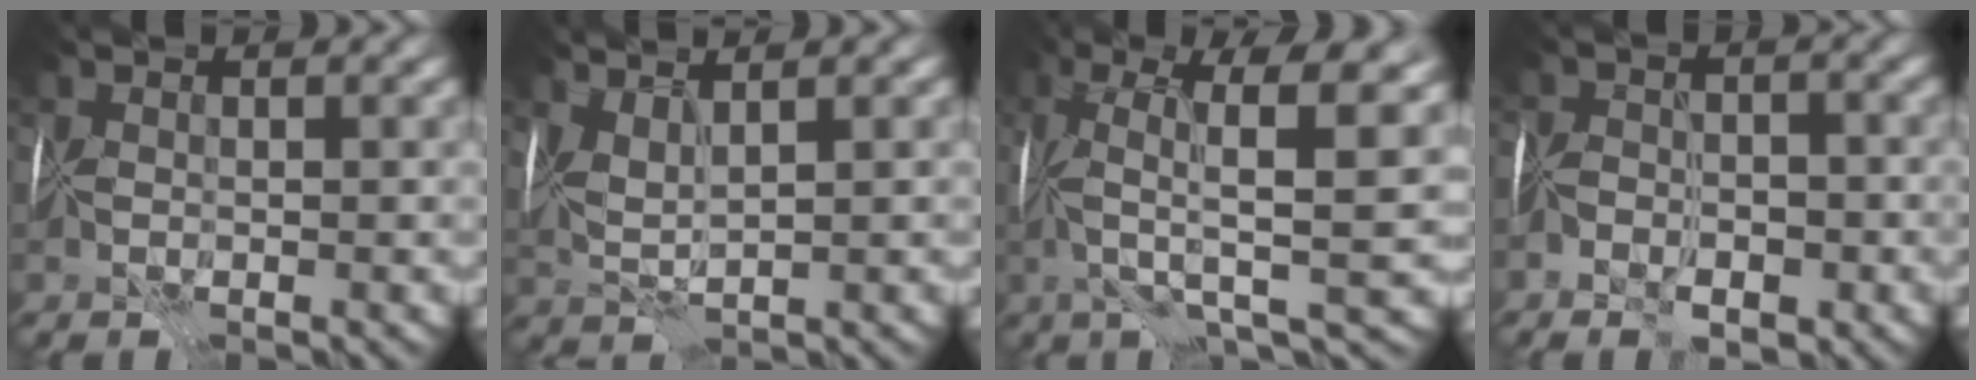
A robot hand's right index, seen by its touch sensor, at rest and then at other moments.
{"total": 2.3, "force": [1.5, 0.1, 1.8], "torque": [-0.045, 0.004, 0.033]}
{"total": 8.8, "force": [1.1, 1.4, 8.6], "torque": [-0.149, 0.008, 0.016]}
{"total": 4.3, "force": [-3.2, 2.4, 1.6], "torque": [-0.001, -0.003, -0.060]}